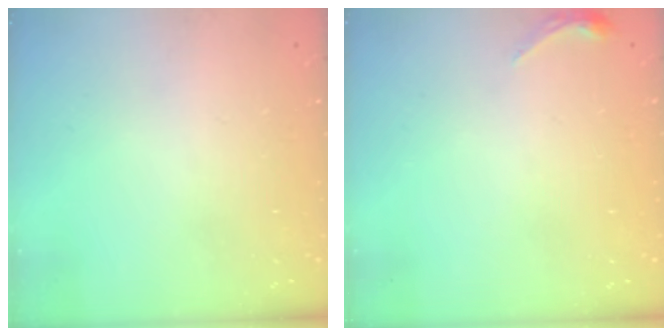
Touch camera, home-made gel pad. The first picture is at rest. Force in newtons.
{"total": 3.4, "press": 3.3, "slide": 0.6}